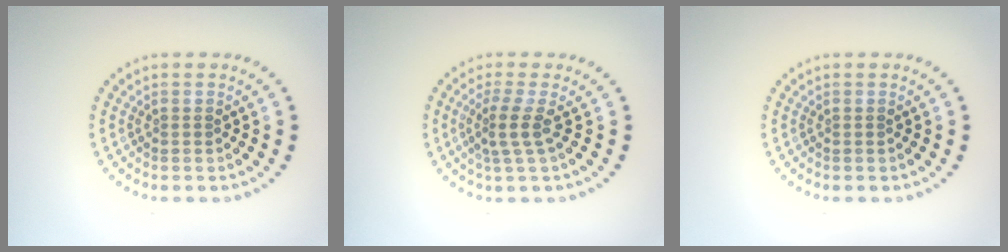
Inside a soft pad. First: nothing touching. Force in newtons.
{"total": 2.3, "press": 1.6, "slide": 1.7}
{"total": 0.0}